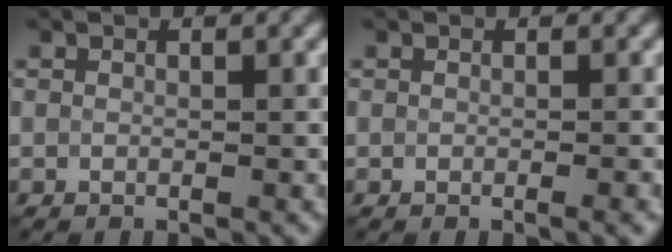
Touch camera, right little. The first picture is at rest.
{"total": 1.2, "force": [-0.4, 0.3, 1.1], "torque": [-0.011, -0.003, -0.008]}